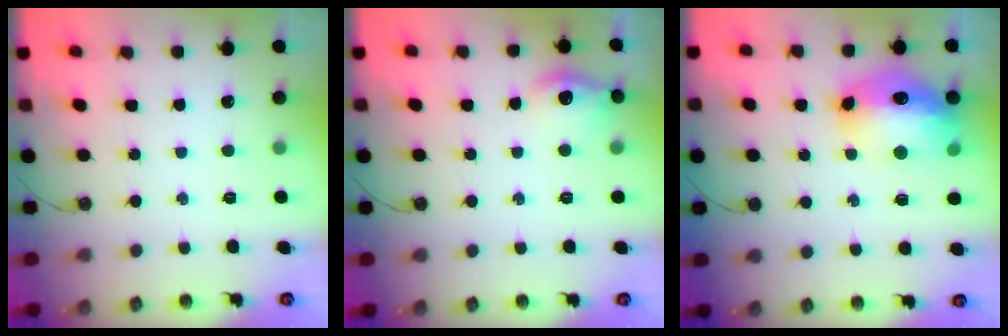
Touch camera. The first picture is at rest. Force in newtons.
{"total": 10.9, "press": 10.8, "slide": 1.1}
{"total": 17.5, "press": 17.5, "slide": 1.6}